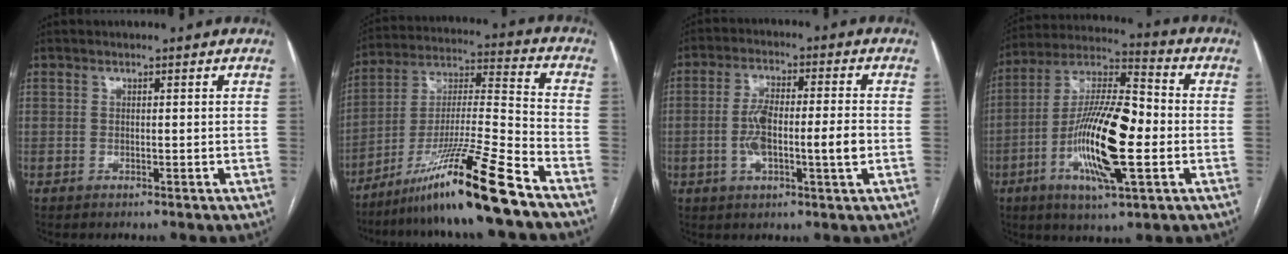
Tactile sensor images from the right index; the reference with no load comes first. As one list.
[{"total": 17.3, "force": [-12.3, -1.8, 12.0], "torque": [-0.231, -0.021, -0.219]}, {"total": 9.2, "force": [-1.5, 1.8, 8.9], "torque": [-0.166, 0.014, -0.025]}, {"total": 17.8, "force": [-3.8, 3.6, 17.0], "torque": [-0.331, 0.000, -0.069]}]